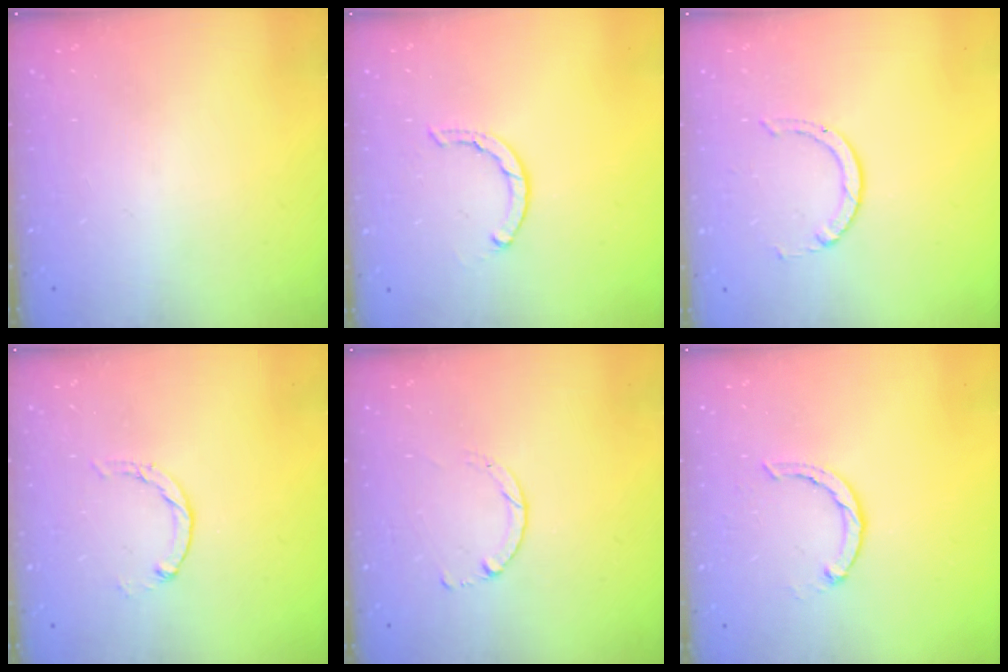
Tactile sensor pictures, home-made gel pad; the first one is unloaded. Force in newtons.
{"total": 1.7, "press": 1.6, "slide": 0.3}
{"total": 1.5, "press": 1.5, "slide": 0.2}
{"total": 0.7, "press": 0.7, "slide": 0.2}
{"total": 1.4, "press": 1.4, "slide": 0.2}
{"total": 2.4, "press": 2.4, "slide": 0.4}